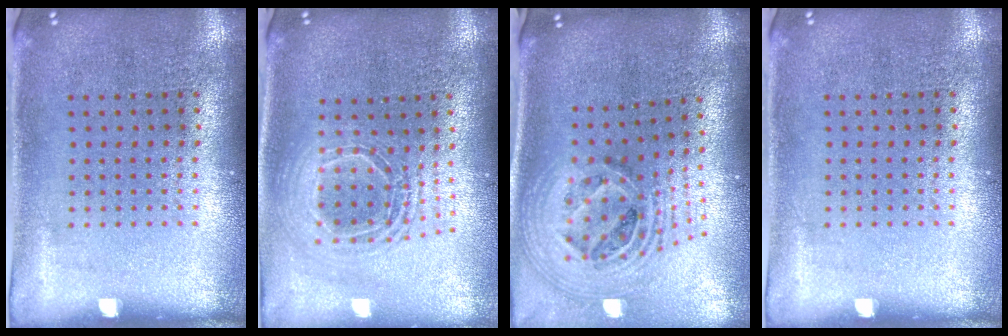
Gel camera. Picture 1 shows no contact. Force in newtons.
{"total": 1.9, "press": 1.6, "slide": 1.0}
{"total": 2.8, "press": 1.8, "slide": 2.1}
{"total": 0.0}